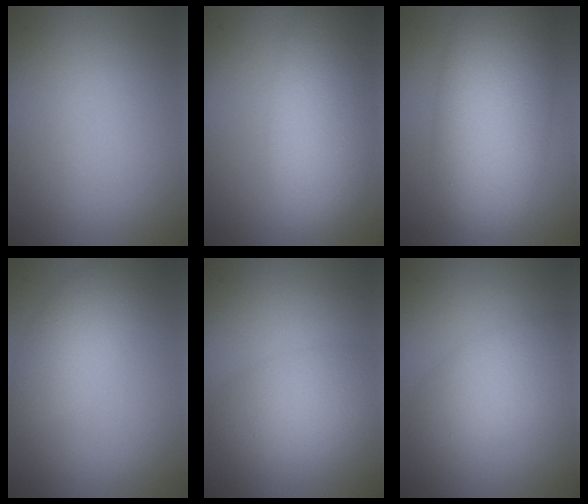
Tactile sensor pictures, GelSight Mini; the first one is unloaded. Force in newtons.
{"total": 9.0, "press": 9.0, "slide": 0.6}
{"total": 11.2, "press": 11.2, "slide": 0.1}
{"total": 3.9, "press": 3.9, "slide": 0.3}
{"total": 4.3, "press": 4.3, "slide": 0.2}
{"total": 3.9, "press": 3.9, "slide": 0.1}